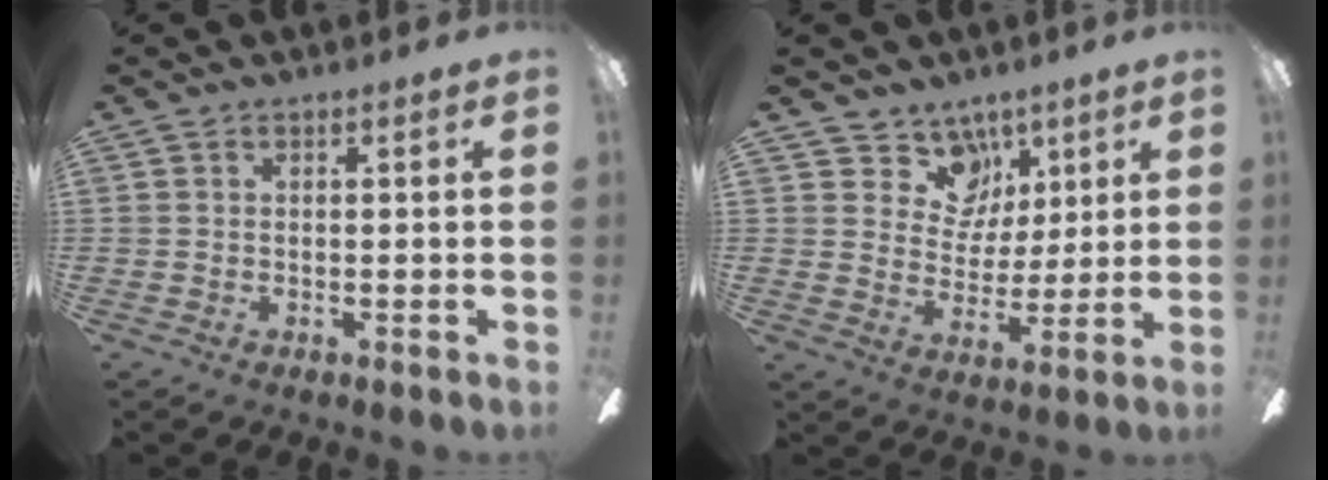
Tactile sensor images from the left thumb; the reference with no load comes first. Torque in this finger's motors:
{"motor_torque": [0.10, -0.12, -0.27, -0.34, 0.06]}